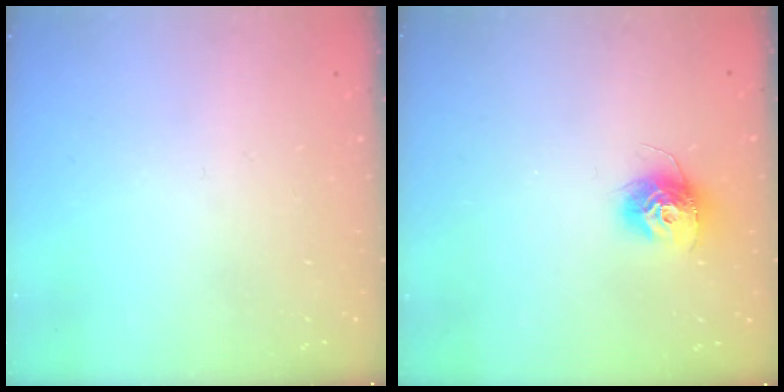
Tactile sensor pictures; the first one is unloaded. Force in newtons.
{"total": 11.5, "press": 11.4, "slide": 0.8}